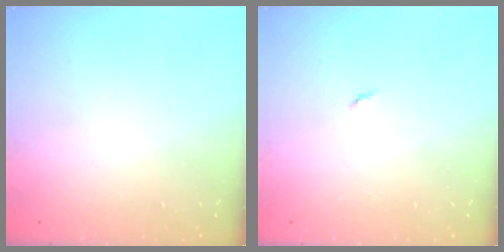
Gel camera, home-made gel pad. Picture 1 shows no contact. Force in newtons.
{"total": 2.8, "press": 2.8, "slide": 0.4}